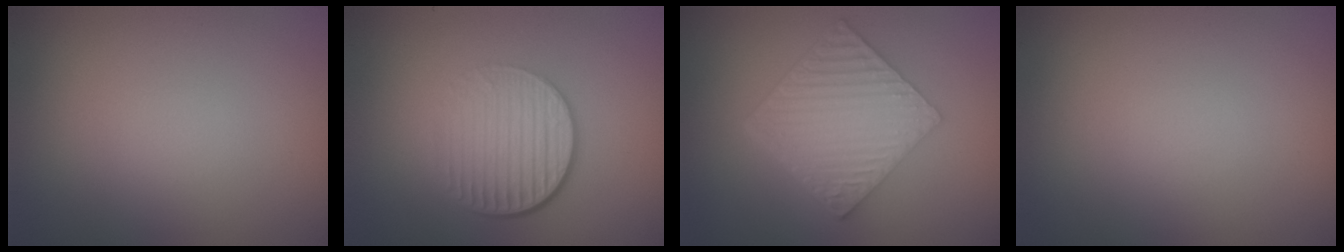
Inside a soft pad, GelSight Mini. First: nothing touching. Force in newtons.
{"total": 4.7, "press": 2.8, "slide": 3.7}
{"total": 6.7, "press": 4.7, "slide": 4.8}
{"total": 0.0}